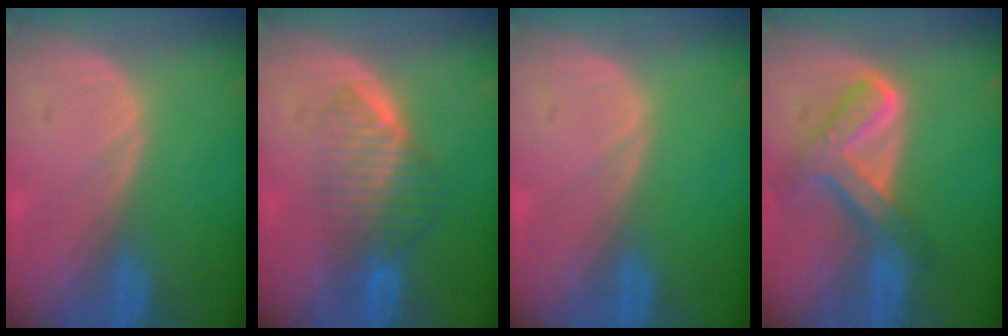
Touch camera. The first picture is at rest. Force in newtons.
{"total": 6.5, "press": 5.8, "slide": 2.9}
{"total": 0.0}
{"total": 8.0, "press": 6.8, "slide": 4.3}